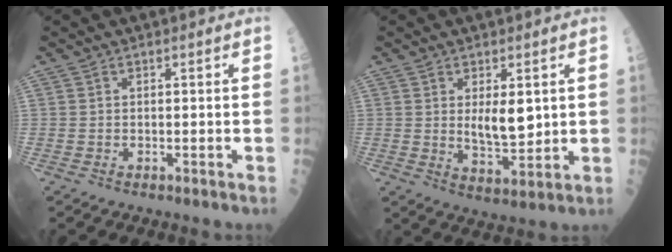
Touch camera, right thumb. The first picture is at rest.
{"total": 6.7, "force": [1.4, 3.0, 5.9], "torque": [-0.081, -0.019, 0.031]}